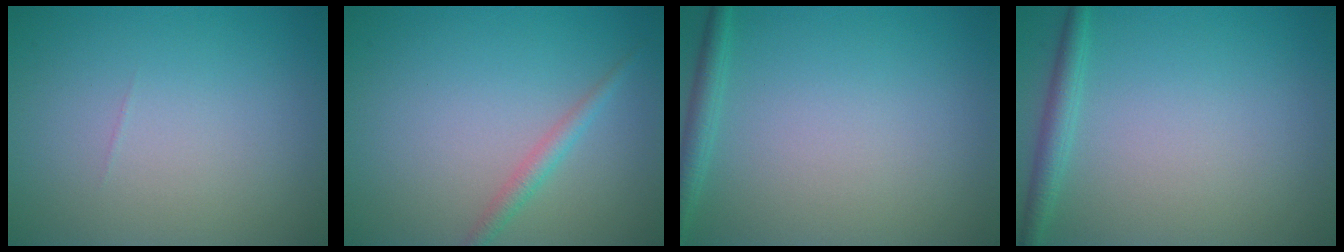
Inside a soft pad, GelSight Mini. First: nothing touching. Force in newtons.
{"total": 1.6, "press": 1.6, "slide": 0.0}
{"total": 1.6, "press": 1.6, "slide": 0.1}
{"total": 1.8, "press": 1.8, "slide": 0.1}